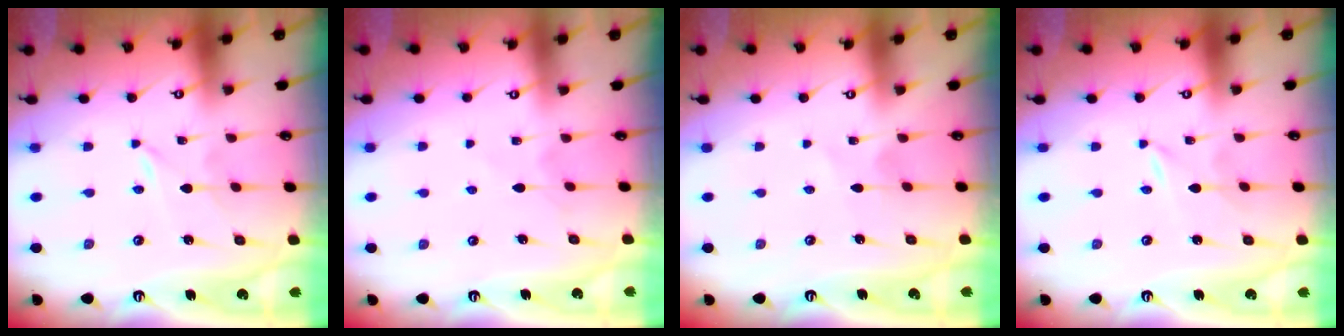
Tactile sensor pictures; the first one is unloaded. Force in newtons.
{"total": 4.3, "press": 4.2, "slide": 0.6}
{"total": 2.5, "press": 2.5, "slide": 0.3}
{"total": 0.0}